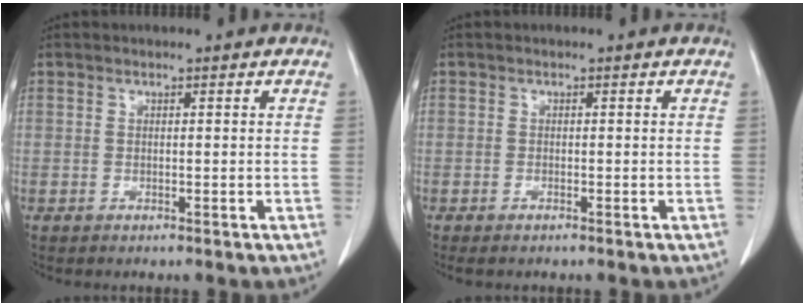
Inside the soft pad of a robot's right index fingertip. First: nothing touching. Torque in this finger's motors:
{"motor_torque": [0.15, -0.11, 0.00, 0.01]}